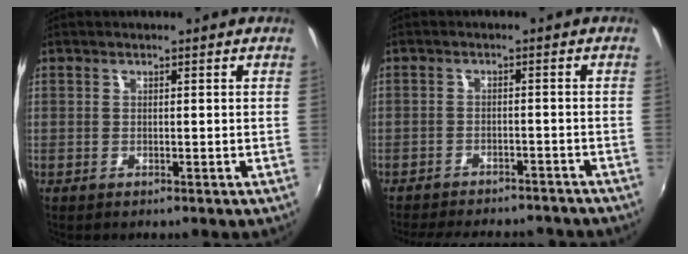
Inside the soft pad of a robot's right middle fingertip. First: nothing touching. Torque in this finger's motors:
{"motor_torque": [0.75, -1.38, 0.00, 0.01]}